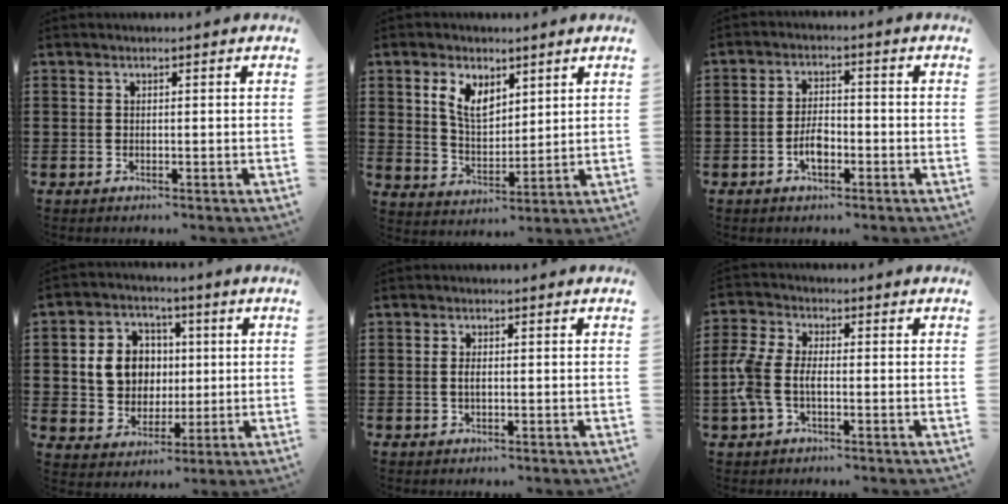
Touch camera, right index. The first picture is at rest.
{"total": 6.1, "force": [3.1, 3.5, 3.9], "torque": [-0.091, 0.012, 0.057]}
{"total": 4.1, "force": [-1.6, 2.0, 3.1], "torque": [-0.070, 0.002, -0.034]}
{"total": 8.0, "force": [1.0, 7.2, 3.4], "torque": [-0.078, 0.018, 0.017]}
{"total": 1.3, "force": [-0.1, 0.5, 1.2], "torque": [-0.023, 0.002, -0.002]}
{"total": 5.3, "force": [-1.3, 2.8, 4.3], "torque": [-0.120, -0.006, -0.035]}